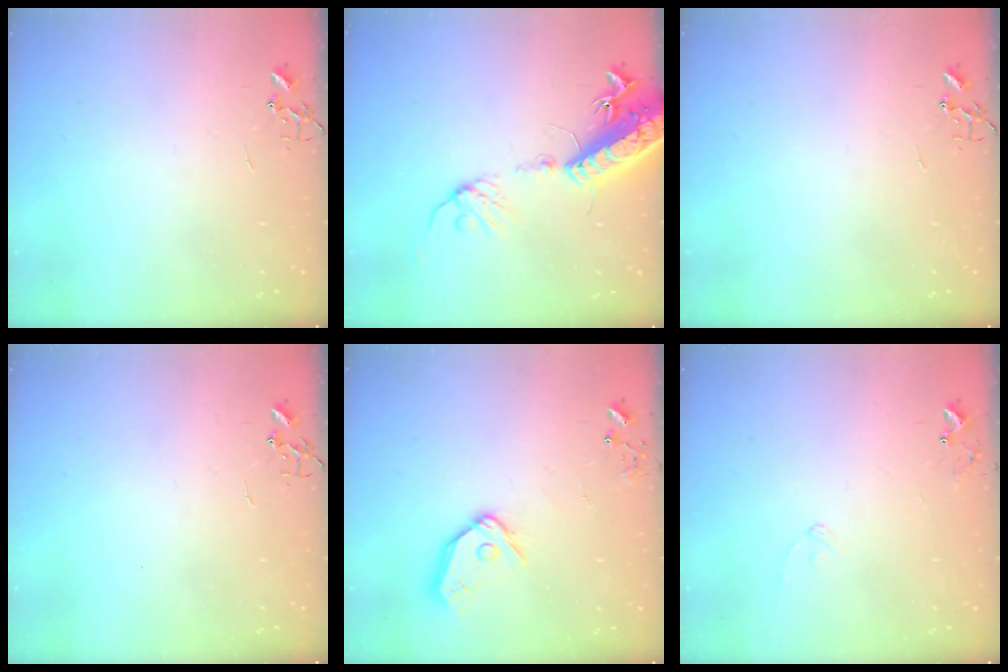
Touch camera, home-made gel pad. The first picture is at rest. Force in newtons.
{"total": 17.9, "press": 17.4, "slide": 4.2}
{"total": 0.0}
{"total": 0.0}
{"total": 12.2, "press": 12.1, "slide": 1.5}
{"total": 7.8, "press": 7.7, "slide": 0.5}